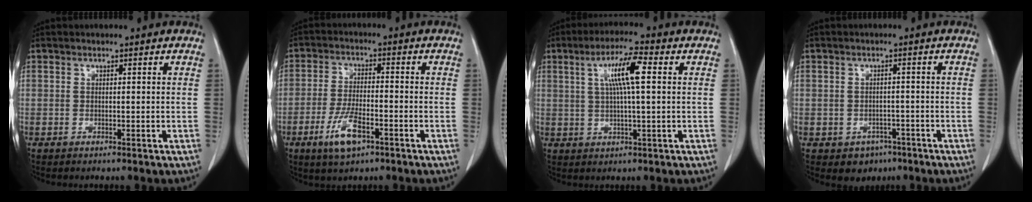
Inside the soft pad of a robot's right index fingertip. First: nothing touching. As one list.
[{"total": 7.1, "force": [-3.6, 2.0, 5.7], "torque": [-0.122, -0.010, -0.062]}, {"total": 7.7, "force": [2.0, 0.5, 7.4], "torque": [-0.136, 0.010, 0.035]}, {"total": 3.7, "force": [-2.1, 2.9, 0.9], "torque": [-0.006, 0.008, -0.019]}]